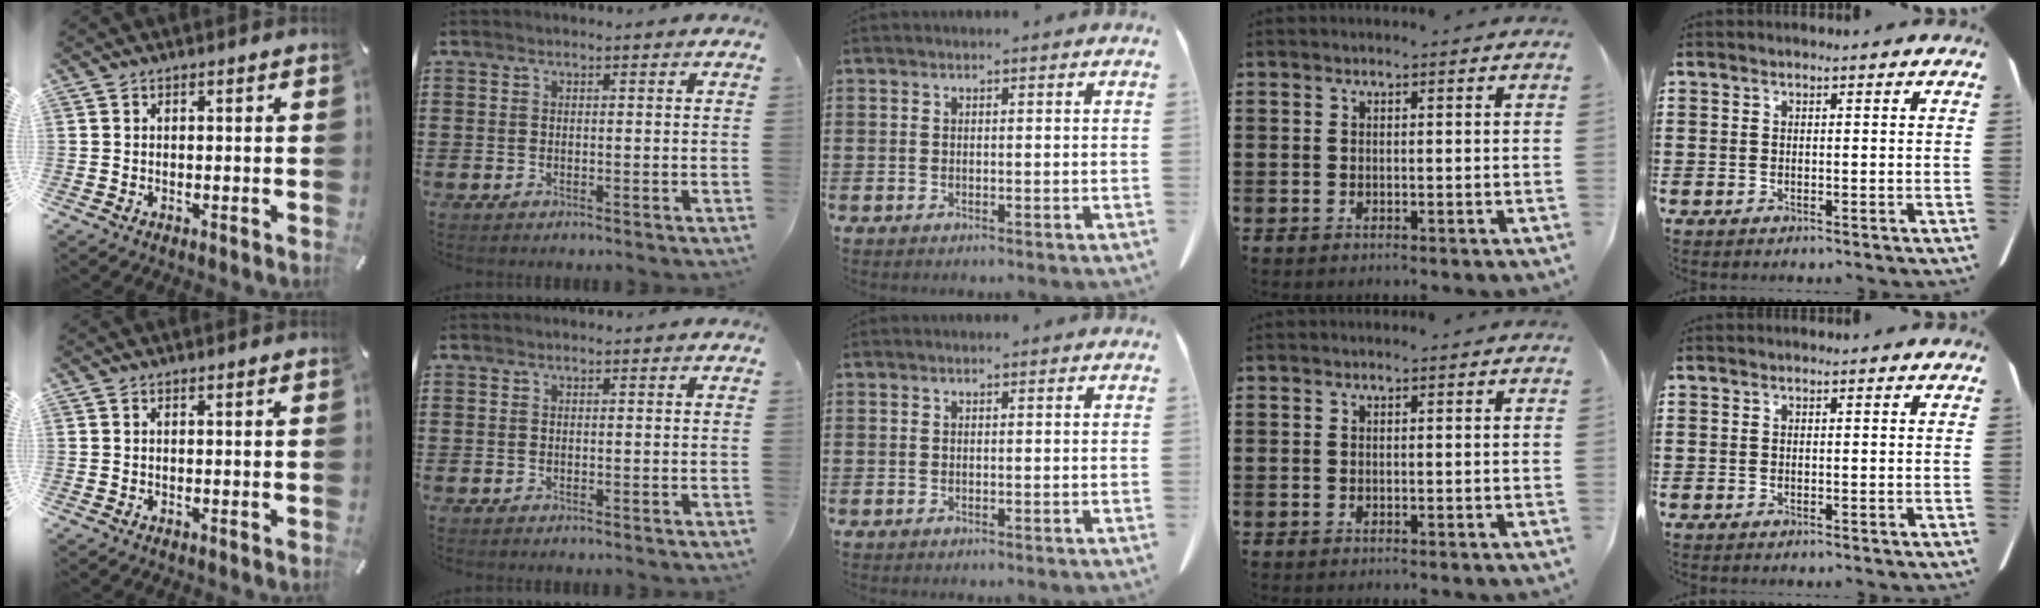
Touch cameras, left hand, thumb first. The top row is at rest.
{}